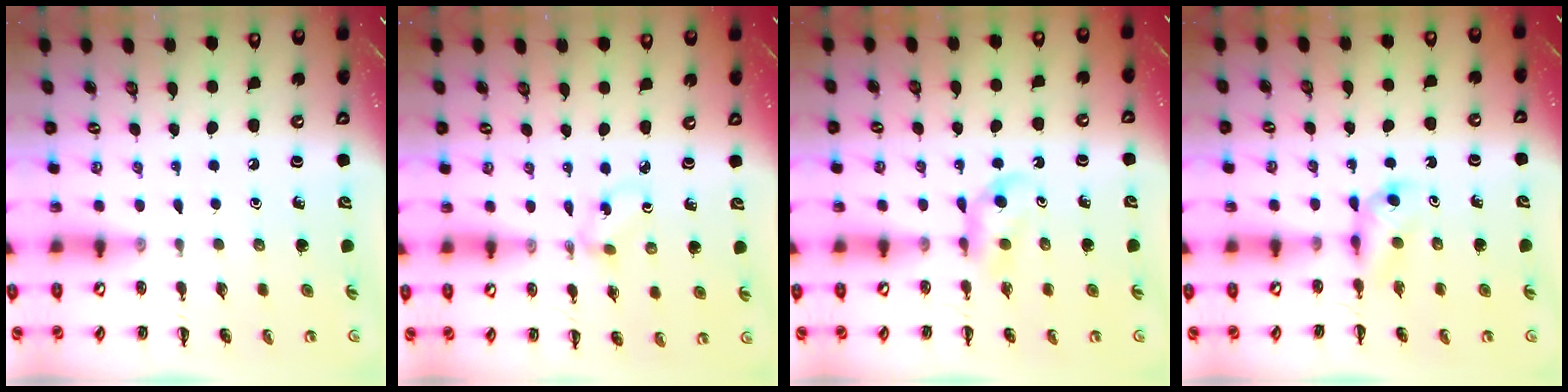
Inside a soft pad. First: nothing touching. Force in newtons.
{"total": 1.3, "press": 1.0, "slide": 0.7}
{"total": 3.5, "press": 3.1, "slide": 1.6}
{"total": 3.7, "press": 3.4, "slide": 1.4}